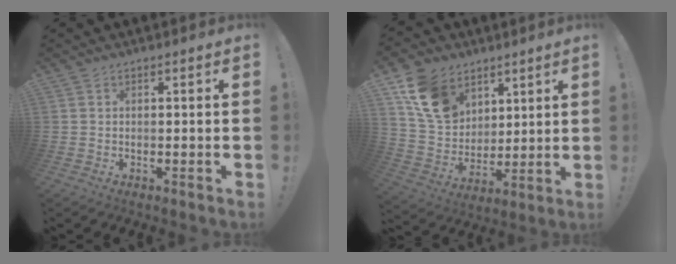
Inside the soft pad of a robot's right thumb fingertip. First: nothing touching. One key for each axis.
{"total": 15.4, "fx": 8.5, "fy": 10.9, "fz": 6.6, "tx": -0.109, "ty": -0.046, "tz": 0.171}